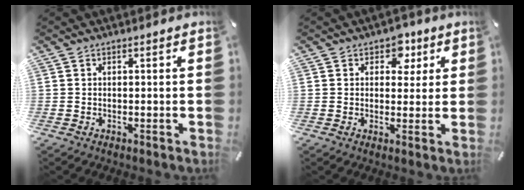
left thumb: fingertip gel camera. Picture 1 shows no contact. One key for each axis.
{"total": 5.9, "fx": 2.4, "fy": 4.6, "fz": 2.9, "tx": -0.013, "ty": -0.009, "tz": 0.032}